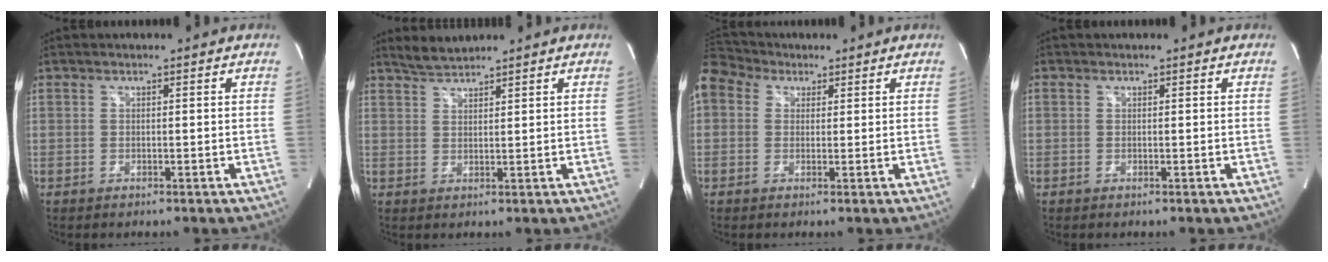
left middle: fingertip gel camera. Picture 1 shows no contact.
{"total": 2.7, "force": [2.7, -0.2, 0.1], "torque": [-0.011, 0.004, 0.057]}
{"total": 9.2, "force": [5.2, 6.7, 3.7], "torque": [-0.095, 0.059, 0.100]}
{"total": 0.0}